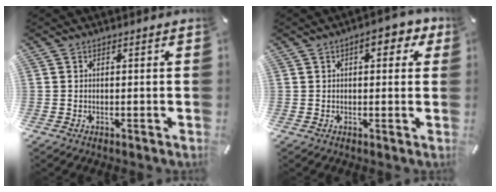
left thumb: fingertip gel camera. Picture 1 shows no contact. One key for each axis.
{"total": 6.3, "fx": 2.4, "fy": 3.0, "fz": 4.9, "tx": -0.067, "ty": -0.001, "tz": 0.035}